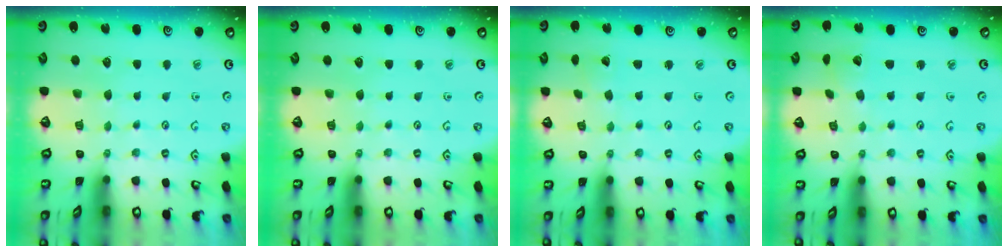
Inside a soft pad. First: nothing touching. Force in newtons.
{"total": 0.0}
{"total": 1.3, "press": 1.3, "slide": 0.1}
{"total": 3.3, "press": 3.3, "slide": 0.1}